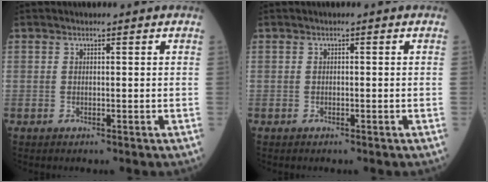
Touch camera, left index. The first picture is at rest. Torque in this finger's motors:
{"motor_torque": [0.00, 0.00, 0.00, 0.00]}